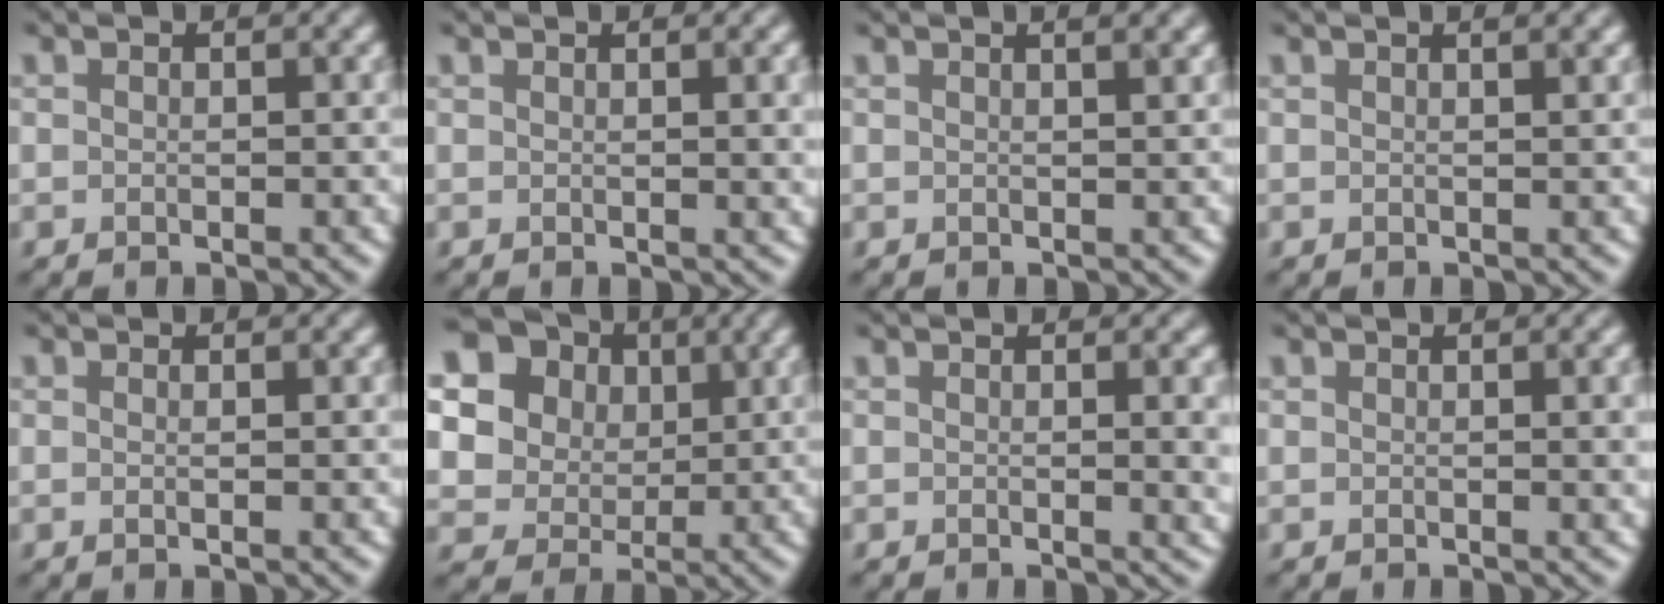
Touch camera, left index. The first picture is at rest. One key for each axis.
{"total": 2.6, "fx": 1.0, "fy": 0.9, "fz": 2.3, "tx": -0.017, "ty": 0.005, "tz": 0.013}
{"total": 3.5, "fx": 2.1, "fy": 1.5, "fz": 2.4, "tx": -0.005, "ty": 0.020, "tz": -0.006}
{"total": 2.6, "fx": 1.6, "fy": 1.0, "fz": 1.8, "tx": -0.004, "ty": 0.010, "tz": -0.005}
{"total": 0.8, "fx": 0.1, "fy": 0.2, "fz": 0.8, "tx": -0.011, "ty": -0.001, "tz": -0.001}
{"total": 19.5, "fx": 8.2, "fy": 16.0, "fz": 7.6, "tx": -0.215, "ty": 0.035, "tz": 0.134}
{"total": 3.1, "fx": 0.3, "fy": 1.0, "fz": 3.0, "tx": -0.022, "ty": 0.002, "tz": 0.001}
{"total": 2.0, "fx": 0.6, "fy": 0.6, "fz": 1.8, "tx": -0.014, "ty": 0.001, "tz": 0.009}